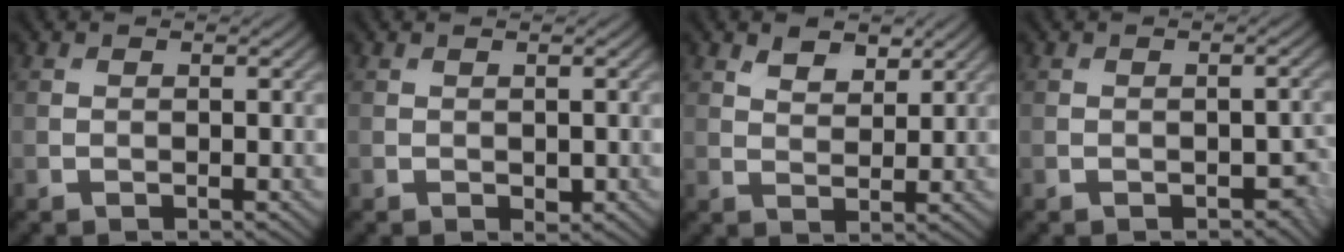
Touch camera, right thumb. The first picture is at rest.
{"total": 0.9, "force": [-0.1, 0.4, 0.8], "torque": [-0.012, -0.003, 0.001]}
{"total": 3.2, "force": [2.2, 1.5, 1.7], "torque": [-0.035, -0.005, 0.045]}
{"total": 2.0, "force": [-1.0, 1.2, 1.3], "torque": [-0.018, -0.008, -0.010]}